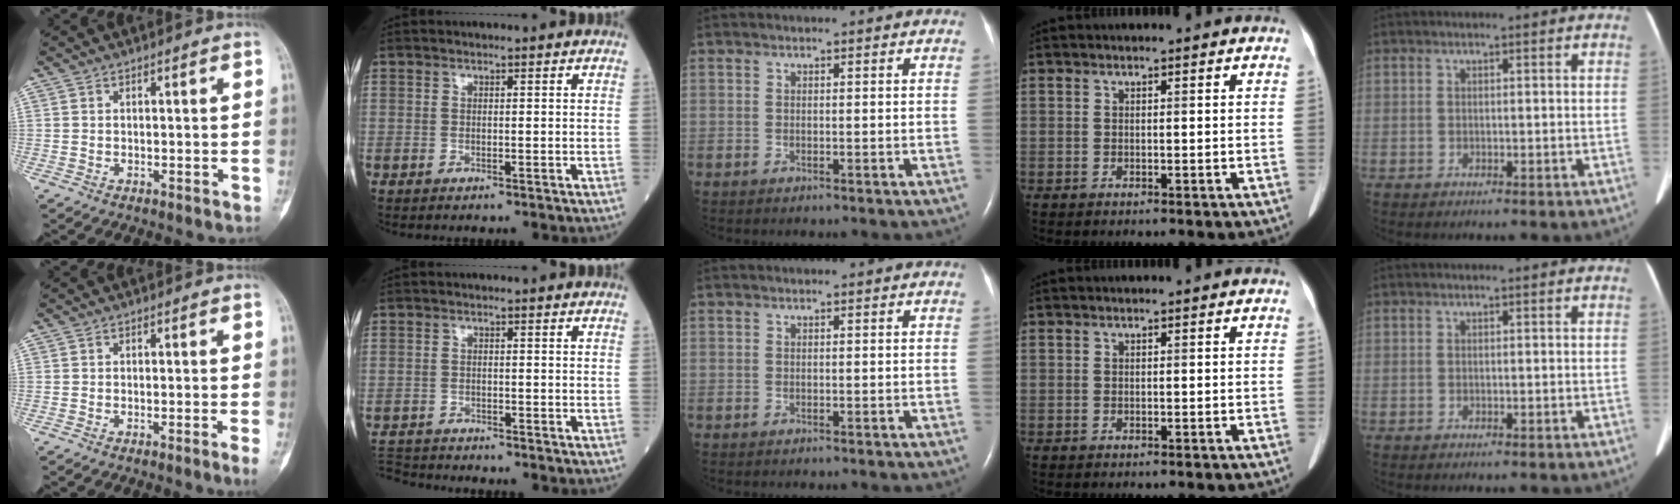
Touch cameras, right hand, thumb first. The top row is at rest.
{"thumb": {"total": 1.6, "force": [-0.8, -0.4, 1.3], "torque": [-0.029, -0.003, -0.015]}, "index": {"total": 4.7, "force": [-4.6, 0.5, -0.1], "torque": [0.003, -0.012, -0.087]}}